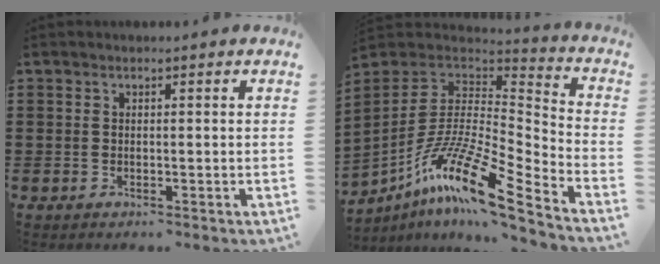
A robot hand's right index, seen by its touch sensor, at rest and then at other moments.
{"total": 15.4, "force": [-9.5, 3.1, 11.7], "torque": [-0.236, 0.006, -0.183]}